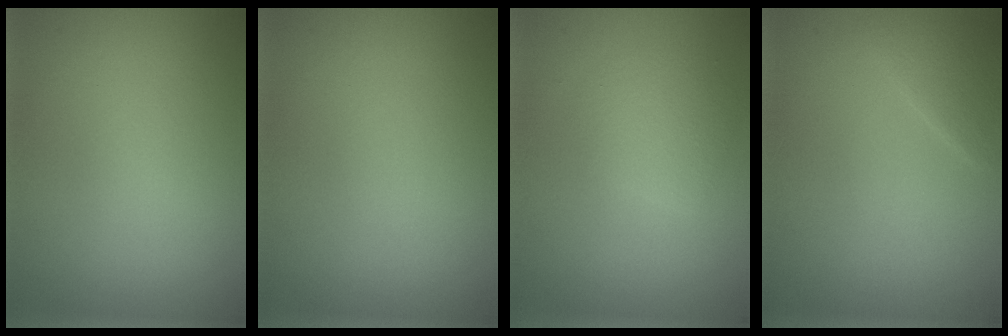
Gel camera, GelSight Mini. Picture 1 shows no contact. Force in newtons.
{"total": 0.0}
{"total": 2.0, "press": 2.0, "slide": 0.2}
{"total": 2.1, "press": 2.1, "slide": 0.1}